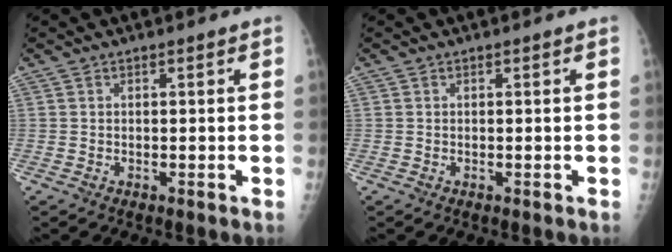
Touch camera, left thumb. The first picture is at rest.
{"total": 0.0}